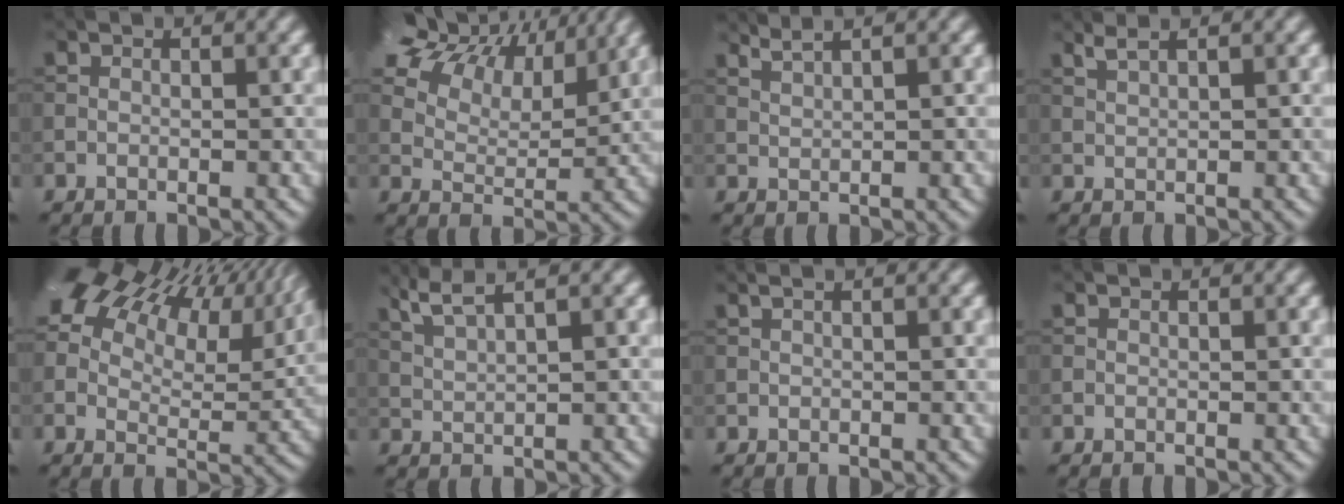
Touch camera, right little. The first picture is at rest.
{"total": 13.3, "force": [8.8, 6.6, 7.5], "torque": [-0.157, 0.032, 0.131]}
{"total": 2.3, "force": [1.9, 0.5, 1.3], "torque": [-0.018, 0.004, 0.028]}
{"total": 1.8, "force": [1.3, 0.5, 1.2], "torque": [-0.019, 0.002, 0.018]}
{"total": 16.5, "force": [9.5, 8.3, 10.6], "torque": [-0.189, 0.038, 0.145]}
{"total": 3.2, "force": [2.3, 0.5, 2.3], "torque": [-0.046, 0.008, 0.050]}
{"total": 1.2, "force": [0.7, 0.5, 0.8], "torque": [-0.010, 0.000, 0.001]}
{"total": 0.0}